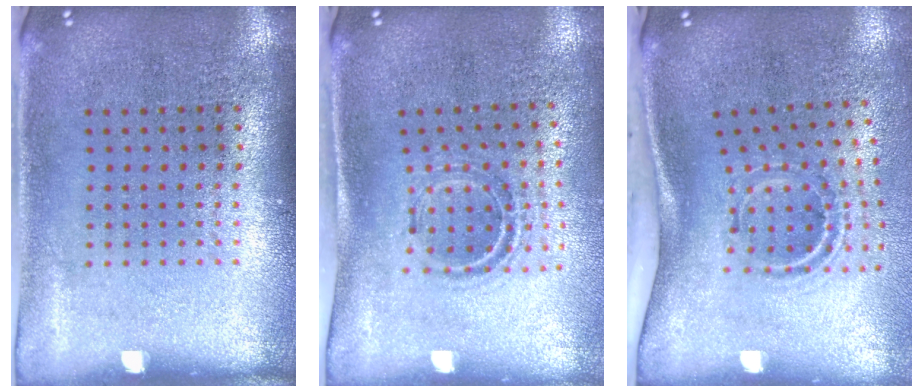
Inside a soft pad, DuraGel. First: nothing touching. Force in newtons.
{"total": 0.9, "press": 0.9, "slide": 0.3}
{"total": 2.2, "press": 1.2, "slide": 1.8}